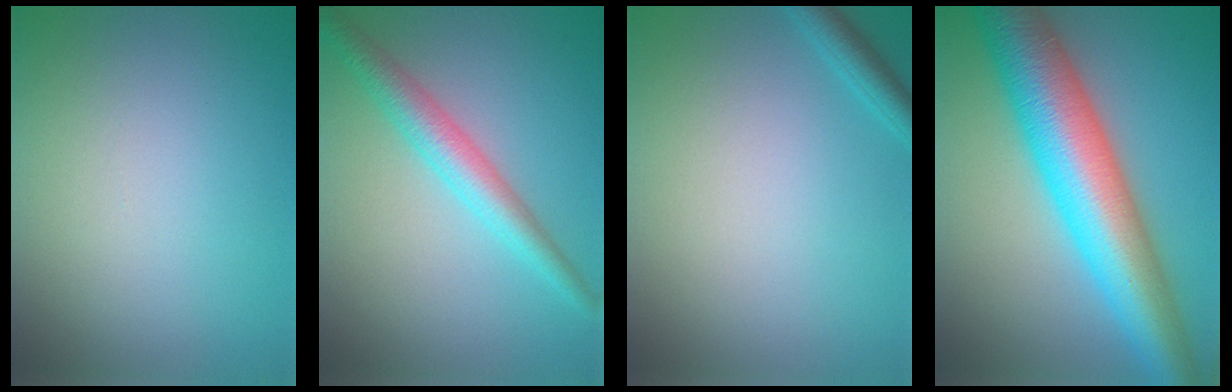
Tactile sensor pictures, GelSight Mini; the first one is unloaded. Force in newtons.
{"total": 3.7, "press": 3.7, "slide": 0.1}
{"total": 1.7, "press": 1.7, "slide": 0.1}
{"total": 11.7, "press": 11.7, "slide": 0.0}